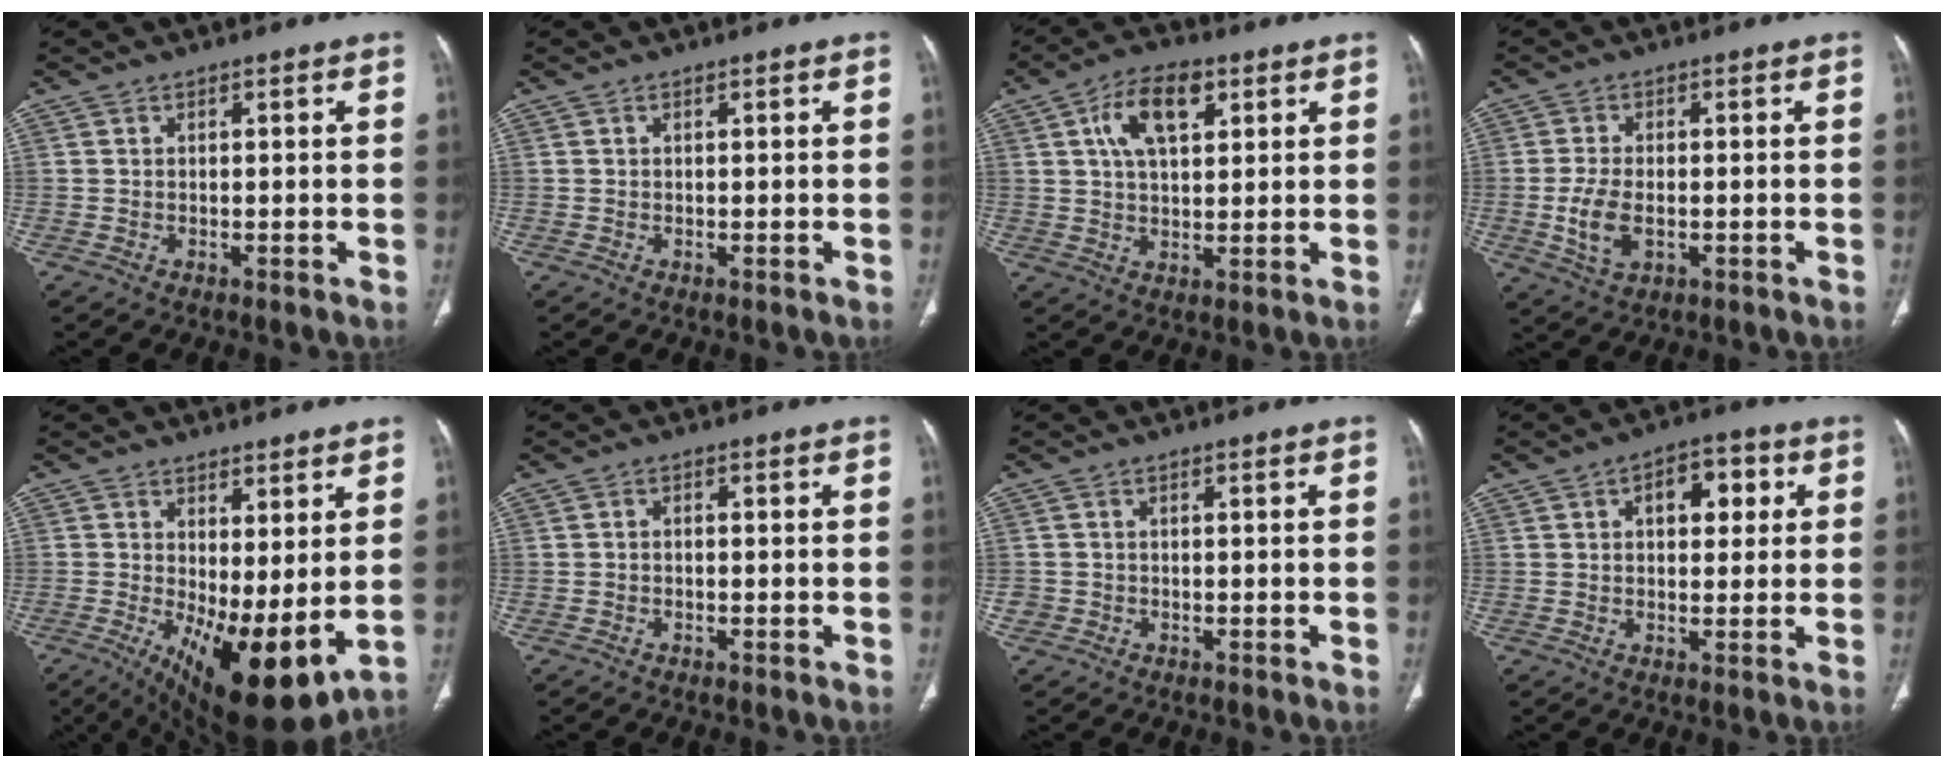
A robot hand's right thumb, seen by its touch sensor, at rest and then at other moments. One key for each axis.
{"total": 0.0}
{"total": 10.0, "fx": 3.9, "fy": 5.3, "fz": 7.6, "tx": -0.121, "ty": 0.000, "tz": 0.065}
{"total": 6.5, "fx": -1.2, "fy": 3.7, "fz": 5.2, "tx": -0.107, "ty": -0.003, "tz": -0.017}
{"total": 13.8, "fx": -0.5, "fy": 5.1, "fz": 12.8, "tx": -0.209, "ty": -0.029, "tz": 0.012}
{"total": 0.7, "fx": -0.3, "fy": 0.5, "fz": 0.4, "tx": -0.003, "ty": 0.002, "tz": -0.008}
{"total": 1.3, "fx": -0.3, "fy": 1.2, "fz": 0.1, "tx": 0.003, "ty": 0.005, "tz": -0.006}
{"total": 7.9, "fx": 2.4, "fy": 4.6, "fz": 5.9, "tx": -0.051, "ty": 0.008, "tz": 0.030}